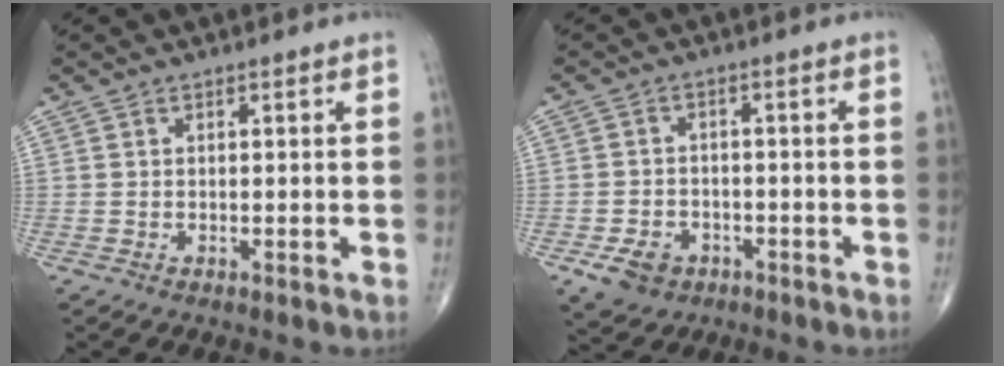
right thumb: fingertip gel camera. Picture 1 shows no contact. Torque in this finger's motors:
{"motor_torque": [0.03, 0.08, 0.06, 0.06, 0.04]}